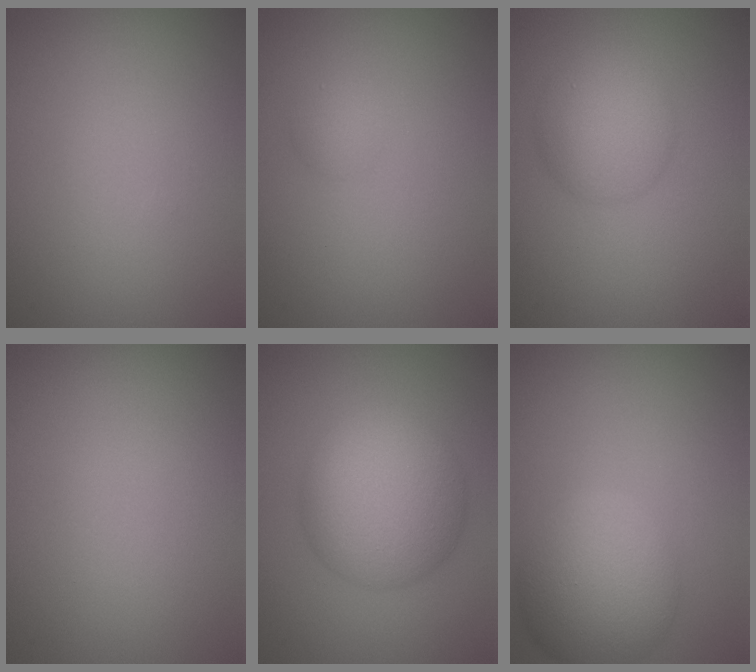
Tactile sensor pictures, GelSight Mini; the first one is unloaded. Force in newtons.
{"total": 1.2, "press": 1.2, "slide": 0.1}
{"total": 3.5, "press": 3.5, "slide": 0.1}
{"total": 0.0}
{"total": 8.3, "press": 8.3, "slide": 0.2}
{"total": 6.9, "press": 6.9, "slide": 0.2}